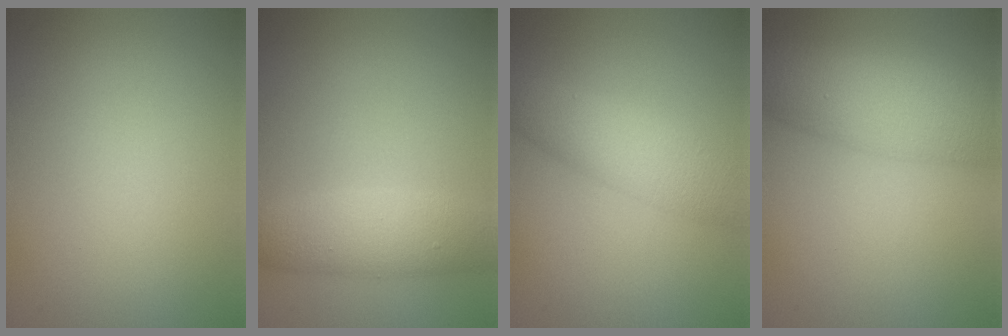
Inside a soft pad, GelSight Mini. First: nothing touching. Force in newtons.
{"total": 4.5, "press": 4.5, "slide": 0.1}
{"total": 4.7, "press": 4.7, "slide": 0.1}
{"total": 7.4, "press": 7.3, "slide": 0.3}